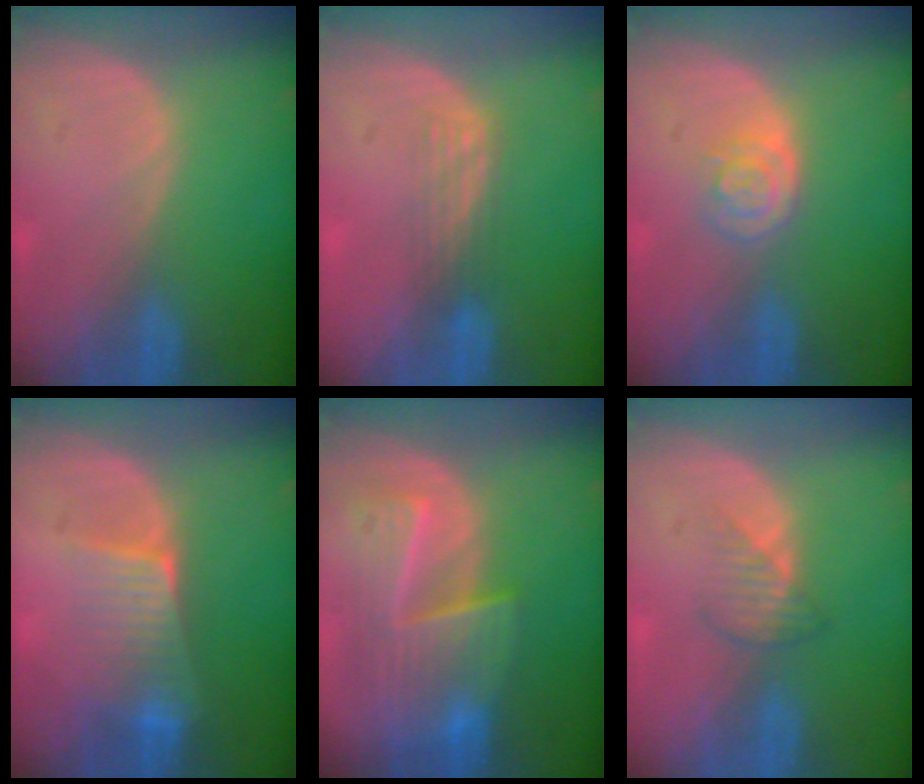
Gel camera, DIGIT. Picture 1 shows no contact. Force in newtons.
{"total": 2.9, "press": 2.5, "slide": 1.5}
{"total": 3.3, "press": 3.3, "slide": 0.1}
{"total": 6.4, "press": 5.7, "slide": 2.8}
{"total": 9.3, "press": 8.3, "slide": 4.3}
{"total": 2.6, "press": 2.6, "slide": 0.4}